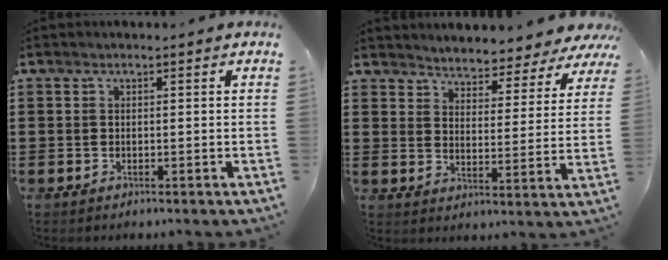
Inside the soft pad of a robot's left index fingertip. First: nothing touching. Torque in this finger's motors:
{"motor_torque": [2.14, 0.00, 1.05, 0.10]}